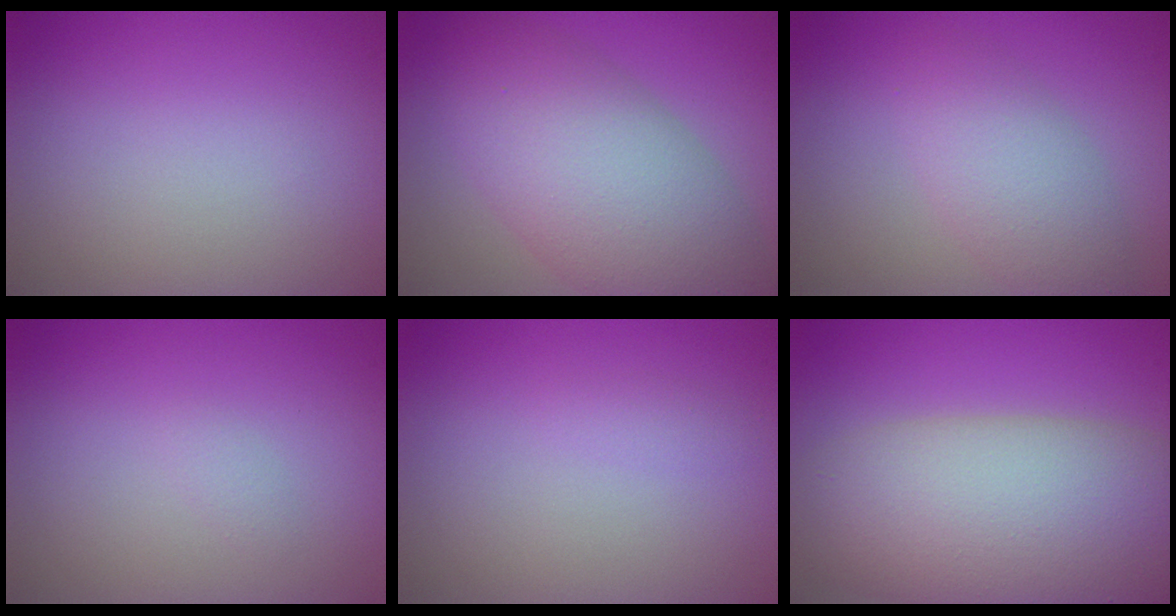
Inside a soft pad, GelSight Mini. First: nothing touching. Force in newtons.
{"total": 9.5, "press": 9.5, "slide": 0.4}
{"total": 4.0, "press": 4.0, "slide": 0.0}
{"total": 0.5, "press": 0.5, "slide": 0.0}
{"total": 0.6, "press": 0.6, "slide": 0.0}
{"total": 11.8, "press": 11.7, "slide": 0.7}